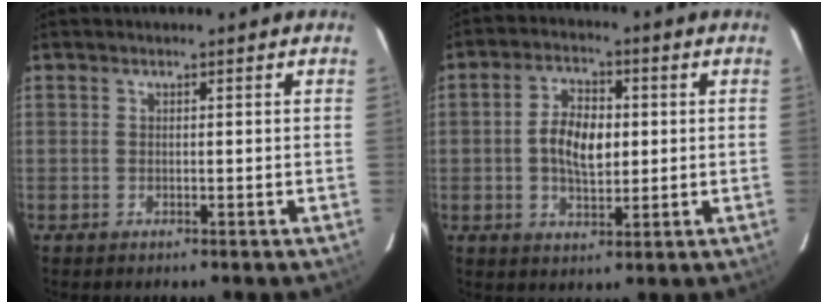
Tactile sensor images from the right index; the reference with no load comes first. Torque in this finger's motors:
{"motor_torque": [0.39, 0.14, 0.22, 0.09]}